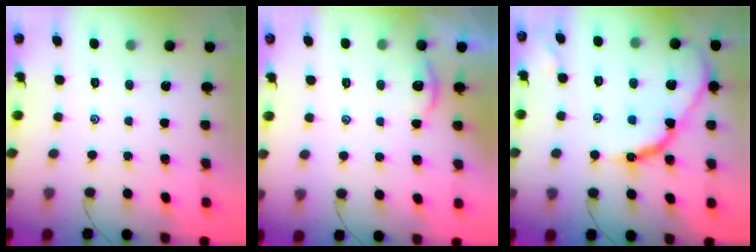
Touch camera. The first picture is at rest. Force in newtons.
{"total": 4.6, "press": 4.5, "slide": 0.3}
{"total": 13.7, "press": 13.6, "slide": 0.5}